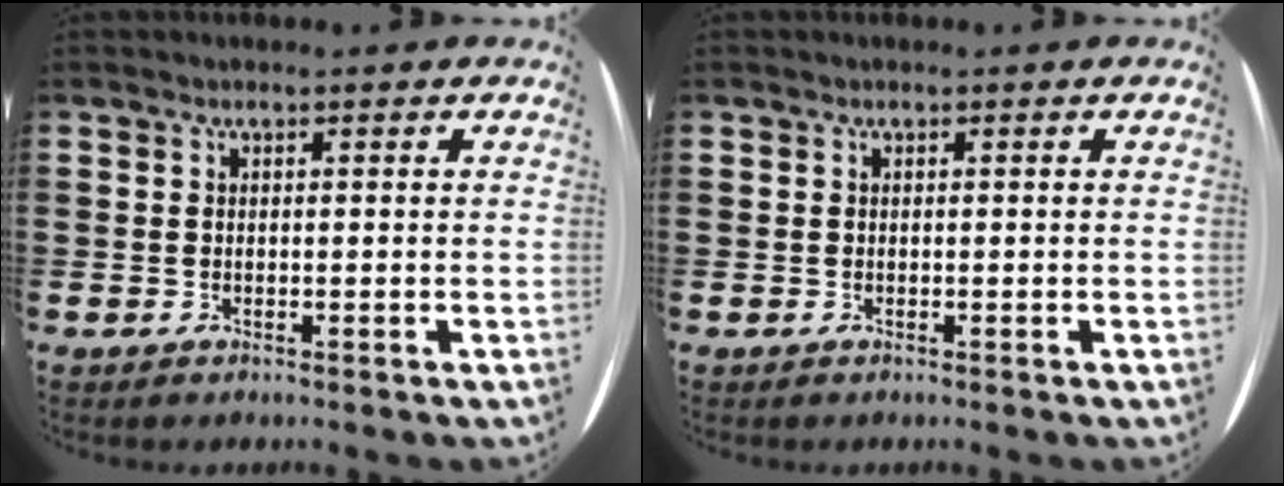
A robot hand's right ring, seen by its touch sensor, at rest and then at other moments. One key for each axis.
{"total": 0.0}